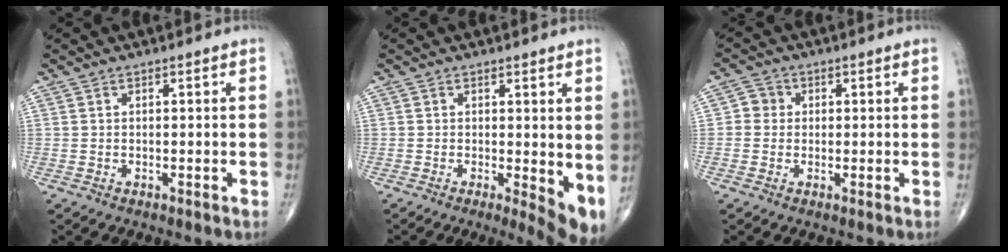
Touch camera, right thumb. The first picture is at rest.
{"total": 6.5, "force": [0.0, 2.4, 6.0], "torque": [-0.074, -0.013, 0.003]}
{"total": 3.1, "force": [0.2, 3.0, 0.7], "torque": [0.010, 0.008, -0.005]}